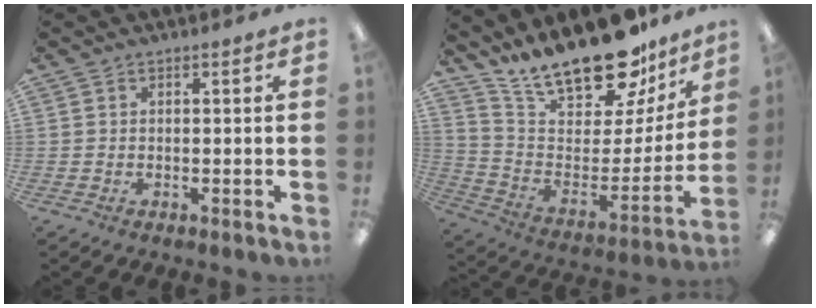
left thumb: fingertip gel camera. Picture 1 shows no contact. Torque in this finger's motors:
{"motor_torque": [0.91, 0.85, 1.44, -1.34, 0.28]}